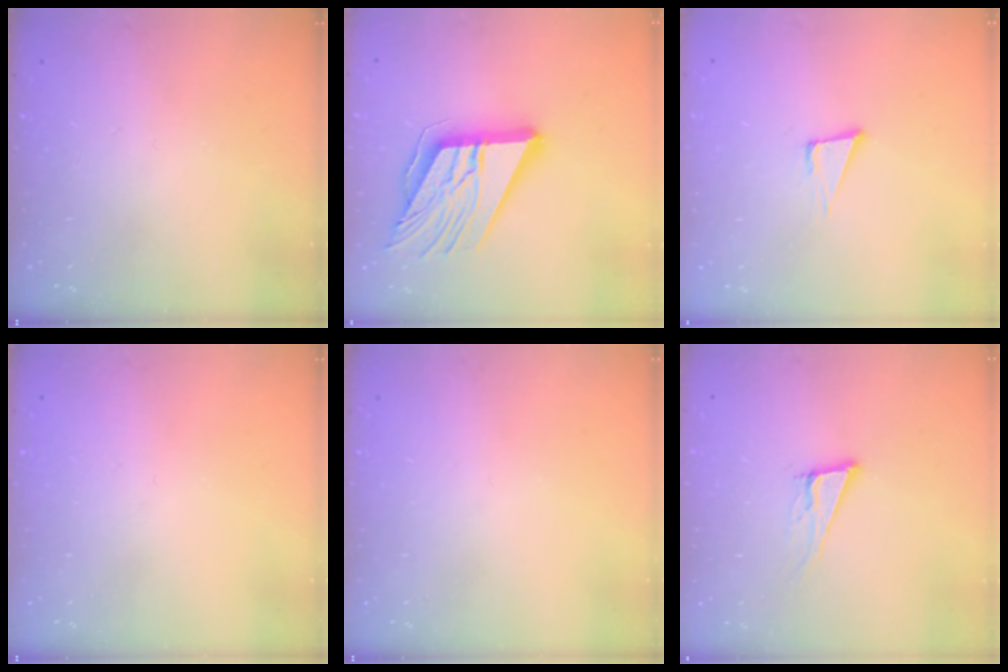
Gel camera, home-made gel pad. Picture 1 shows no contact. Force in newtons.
{"total": 18.2, "press": 18.1, "slide": 2.0}
{"total": 5.2, "press": 4.2, "slide": 3.1}
{"total": 0.0}
{"total": 0.0}
{"total": 11.3, "press": 10.9, "slide": 3.3}